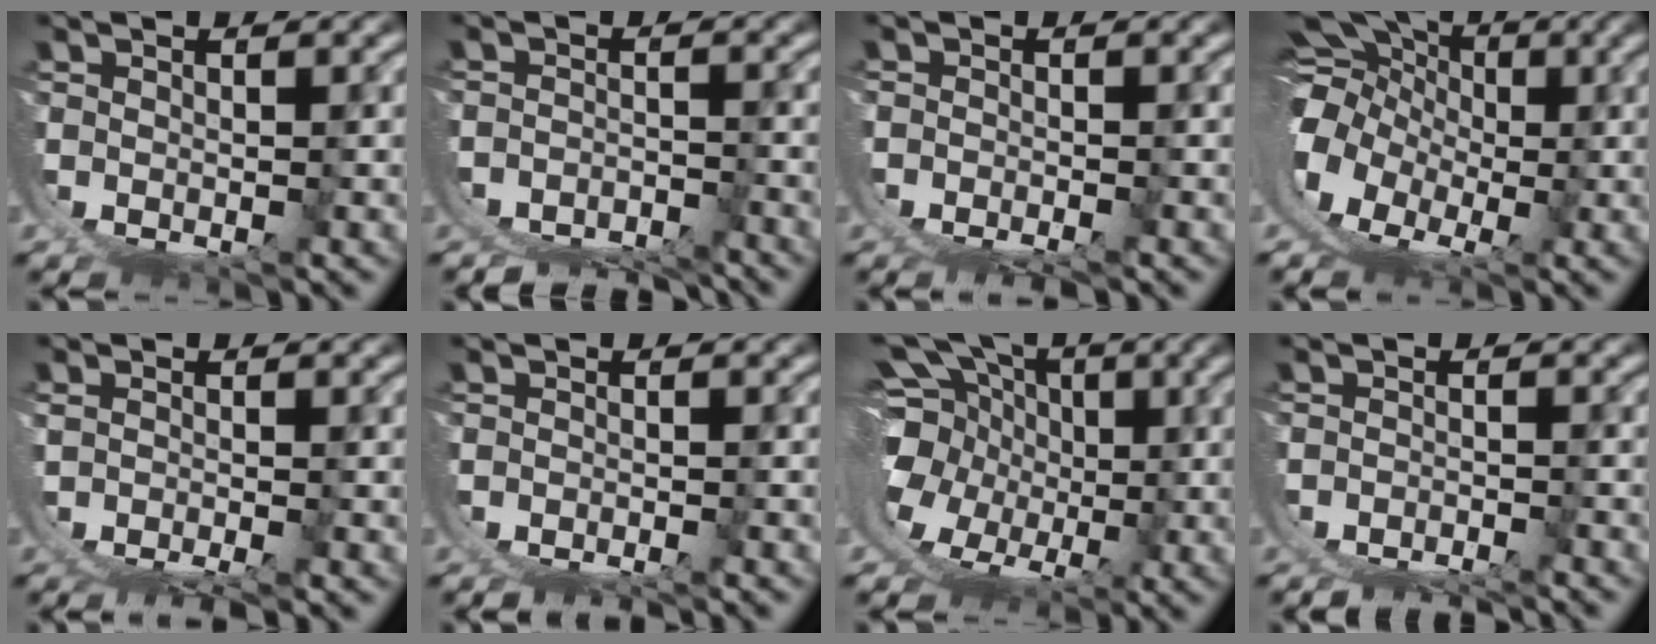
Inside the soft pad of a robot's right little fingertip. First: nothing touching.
{"total": 6.3, "force": [-6.2, 0.7, 1.3], "torque": [-0.011, -0.028, -0.092]}
{"total": 3.6, "force": [-3.0, 1.5, 1.2], "torque": [-0.017, -0.021, -0.047]}
{"total": 15.6, "force": [0.4, 13.4, 7.8], "torque": [-0.162, -0.024, -0.011]}
{"total": 4.0, "force": [-3.1, 1.8, 1.8], "torque": [-0.030, -0.020, -0.045]}
{"total": 3.5, "force": [-3.2, 0.9, 1.1], "torque": [-0.015, -0.015, -0.047]}
{"total": 13.7, "force": [1.6, 10.7, 8.3], "torque": [-0.141, -0.022, 0.015]}
{"total": 4.7, "force": [-4.5, 0.5, 1.1], "torque": [-0.011, -0.021, -0.067]}